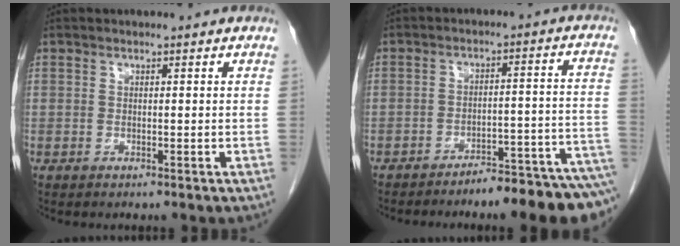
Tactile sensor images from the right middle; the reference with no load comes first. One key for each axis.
{"total": 11.4, "fx": -9.9, "fy": 0.2, "fz": 5.7, "tx": -0.048, "ty": 0.028, "tz": -0.138}